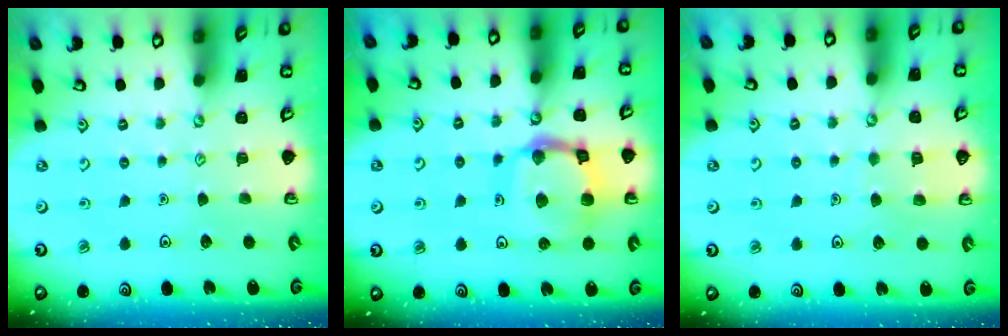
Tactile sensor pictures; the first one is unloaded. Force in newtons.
{"total": 14.6, "press": 14.5, "slide": 1.6}
{"total": 4.7, "press": 4.6, "slide": 0.4}